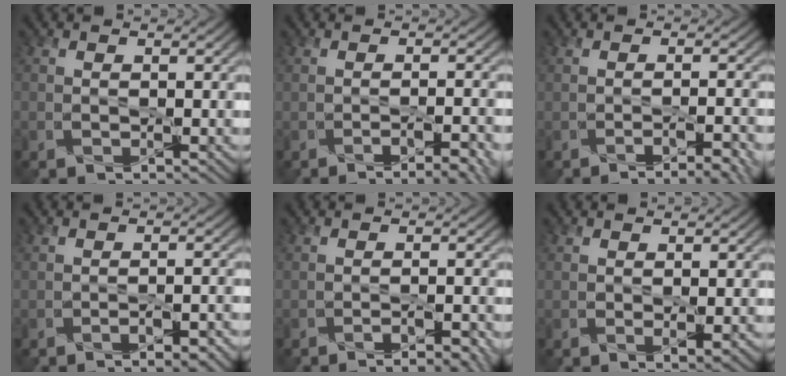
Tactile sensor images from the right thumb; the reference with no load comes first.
{"total": 5.1, "force": [-3.0, 1.3, 3.9], "torque": [-0.049, 0.002, -0.035]}
{"total": 4.6, "force": [-2.9, 1.1, 3.5], "torque": [-0.043, 0.003, -0.035]}
{"total": 3.5, "force": [-1.8, 1.0, 2.8], "torque": [-0.042, 0.003, -0.022]}
{"total": 3.7, "force": [-2.4, 0.8, 2.7], "torque": [-0.038, 0.006, -0.028]}
{"total": 1.9, "force": [0.0, 0.7, 1.8], "torque": [-0.035, -0.006, 0.007]}